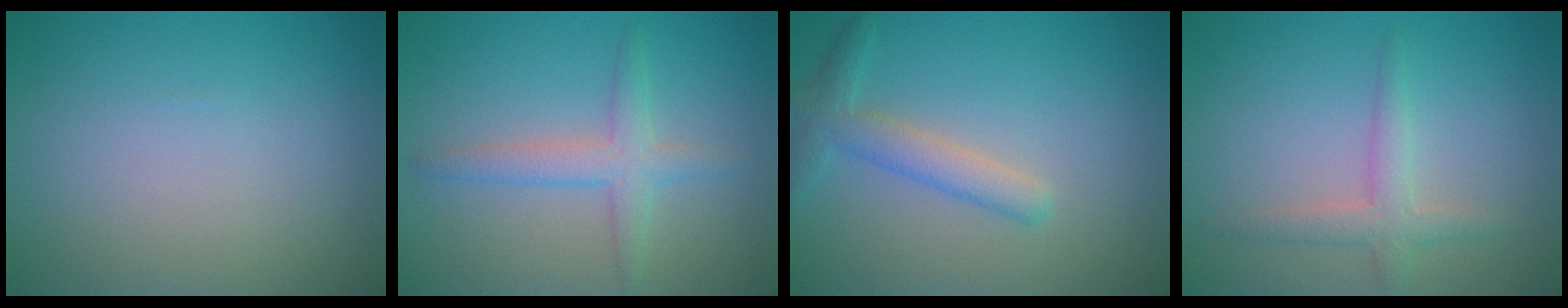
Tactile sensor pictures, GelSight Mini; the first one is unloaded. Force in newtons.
{"total": 2.7, "press": 2.7, "slide": 0.2}
{"total": 2.9, "press": 2.9, "slide": 0.1}
{"total": 2.3, "press": 2.3, "slide": 0.1}